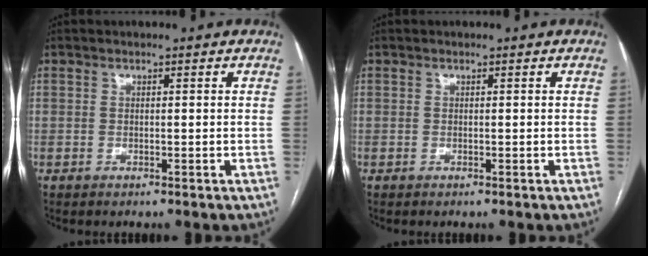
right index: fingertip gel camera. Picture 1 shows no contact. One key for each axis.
{"total": 0.0}